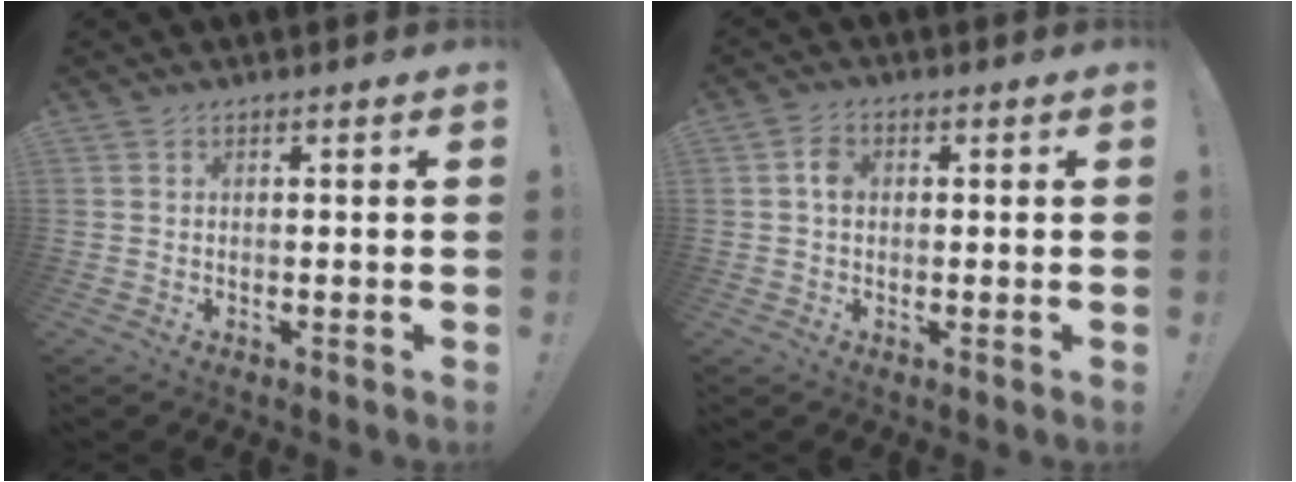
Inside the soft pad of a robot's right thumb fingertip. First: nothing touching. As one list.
[{"total": 3.5, "force": [0.0, 2.6, 2.3], "torque": [-0.030, 0.004, -0.003]}]